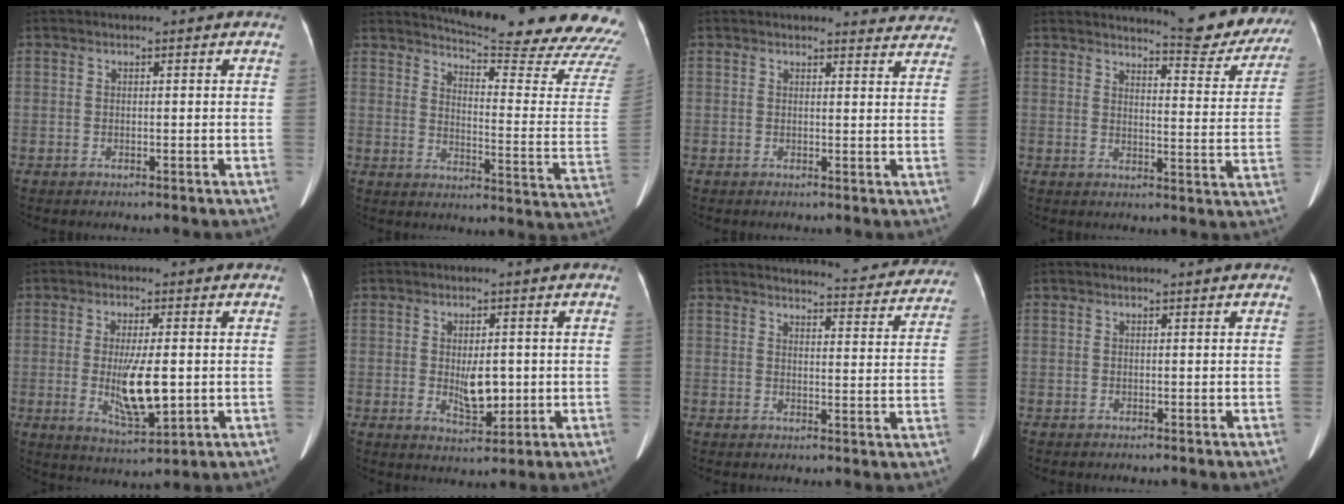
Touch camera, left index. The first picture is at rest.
{"total": 24.0, "force": [22.6, 0.8, 8.2], "torque": [-0.114, -0.130, 0.260]}
{"total": 6.1, "force": [5.8, 1.8, -0.1], "torque": [0.027, -0.014, 0.034]}
{"total": 13.5, "force": [12.9, 1.6, 3.7], "torque": [-0.032, -0.054, 0.138]}
{"total": 8.4, "force": [-0.6, 2.0, 8.1], "torque": [-0.152, -0.021, -0.003]}
{"total": 5.2, "force": [-0.2, 2.2, 4.7], "torque": [-0.081, -0.009, 0.005]}
{"total": 15.5, "force": [15.0, 1.9, 3.3], "torque": [-0.022, -0.051, 0.154]}
{"total": 0.0}